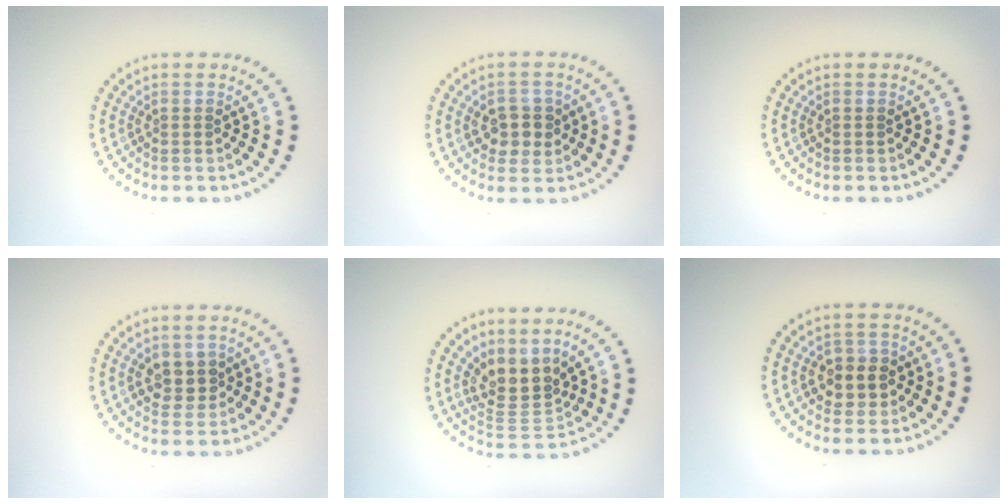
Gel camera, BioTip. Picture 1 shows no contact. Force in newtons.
{"total": 2.9, "press": 2.8, "slide": 0.7}
{"total": 0.0}
{"total": 2.6, "press": 2.6, "slide": 0.4}
{"total": 4.0, "press": 3.1, "slide": 2.5}
{"total": 2.8, "press": 2.7, "slide": 0.7}